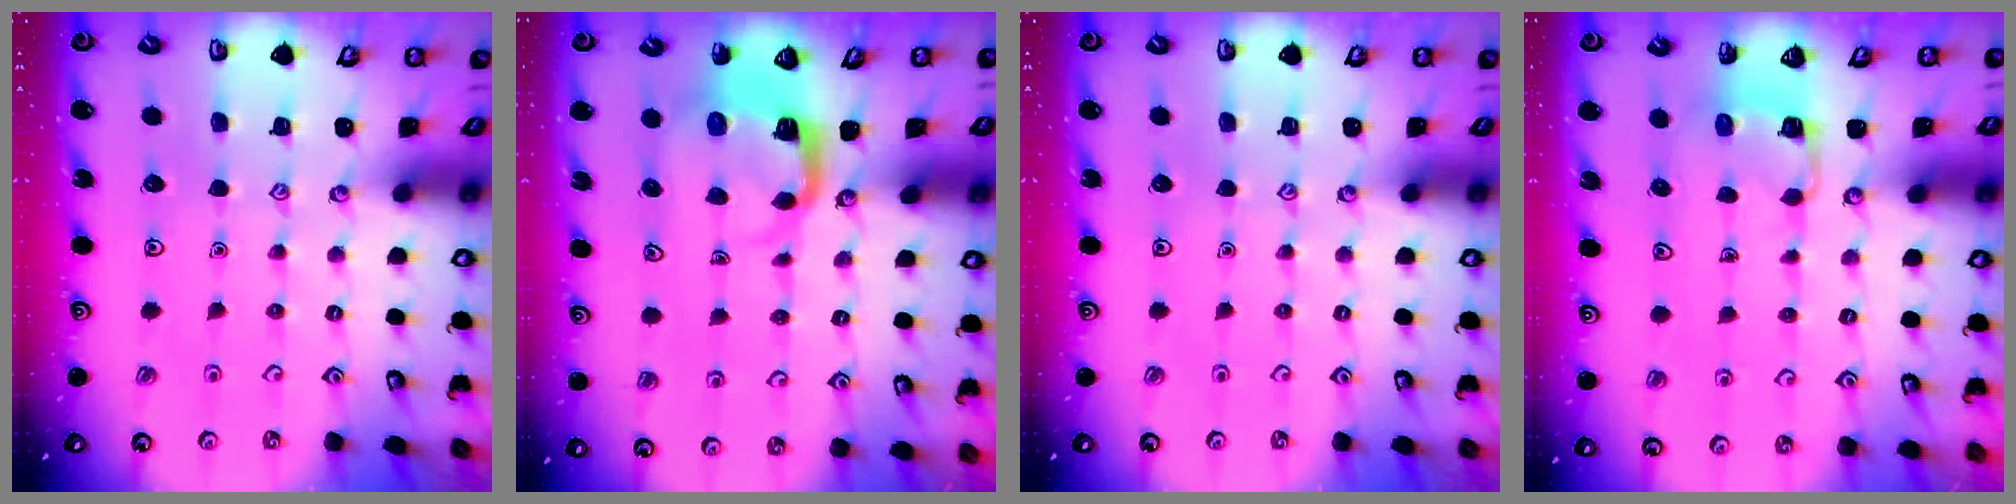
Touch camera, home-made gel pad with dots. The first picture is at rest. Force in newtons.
{"total": 5.0, "press": 4.9, "slide": 0.5}
{"total": 0.0}
{"total": 2.8, "press": 2.8, "slide": 0.2}